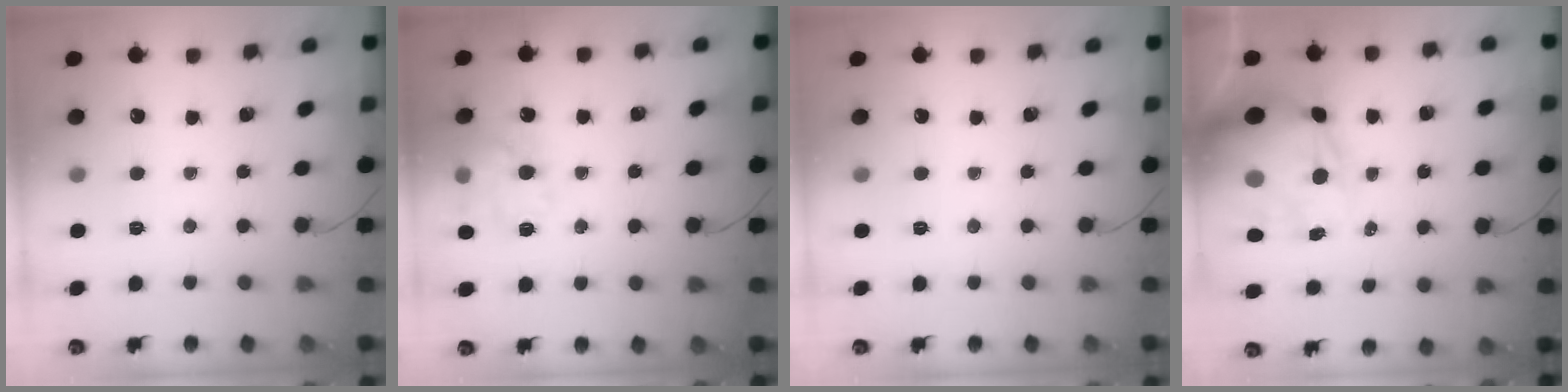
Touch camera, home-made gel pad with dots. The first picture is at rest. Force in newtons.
{"total": 12.8, "press": 12.8, "slide": 0.6}
{"total": 0.0}
{"total": 17.6, "press": 17.1, "slide": 4.1}